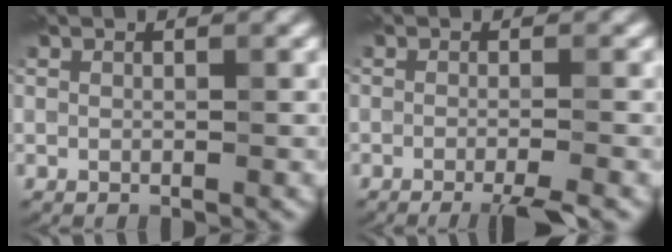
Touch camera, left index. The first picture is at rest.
{"total": 3.1, "force": [-1.8, 0.6, 2.4], "torque": [-0.028, -0.007, -0.036]}